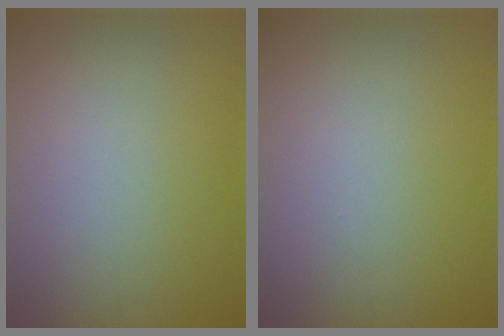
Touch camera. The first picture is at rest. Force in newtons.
{"total": 0.0}